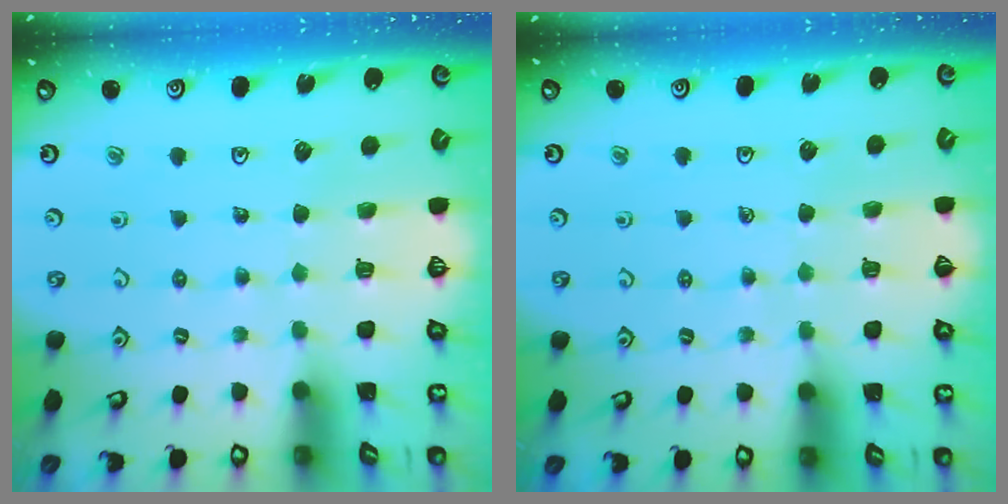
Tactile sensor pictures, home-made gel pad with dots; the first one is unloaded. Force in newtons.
{"total": 1.9, "press": 1.9, "slide": 0.3}